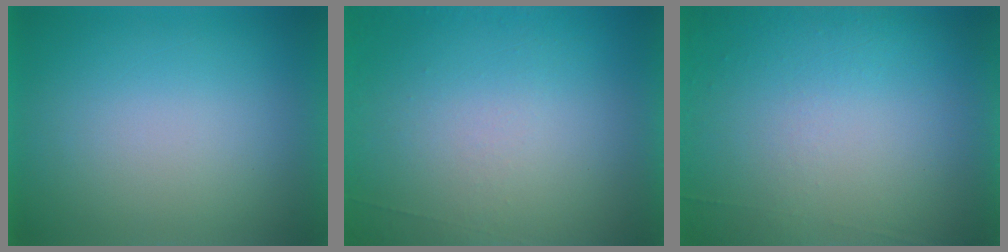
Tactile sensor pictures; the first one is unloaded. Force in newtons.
{"total": 5.6}
{"total": 5.8}